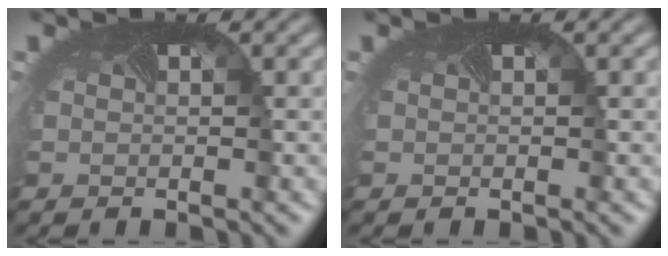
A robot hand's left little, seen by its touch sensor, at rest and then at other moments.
{"total": 0.0}